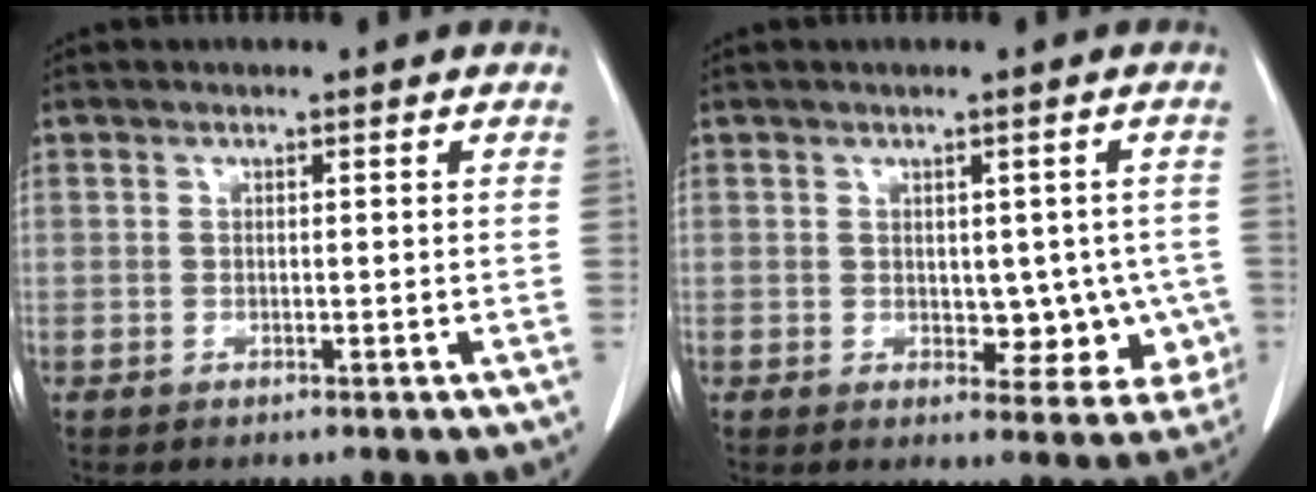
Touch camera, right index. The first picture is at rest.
{"total": 6.7, "force": [-0.6, 4.2, 5.1], "torque": [-0.036, 0.010, 0.003]}